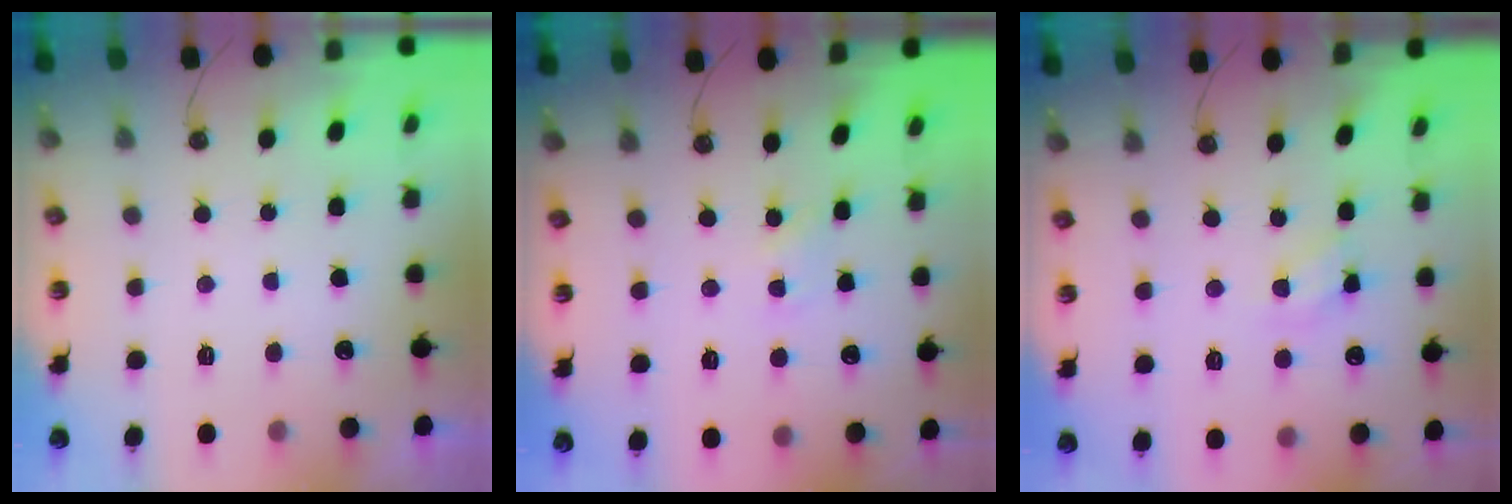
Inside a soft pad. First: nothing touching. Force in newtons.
{"total": 3.9, "press": 3.8, "slide": 0.5}
{"total": 5.2, "press": 5.2, "slide": 0.4}